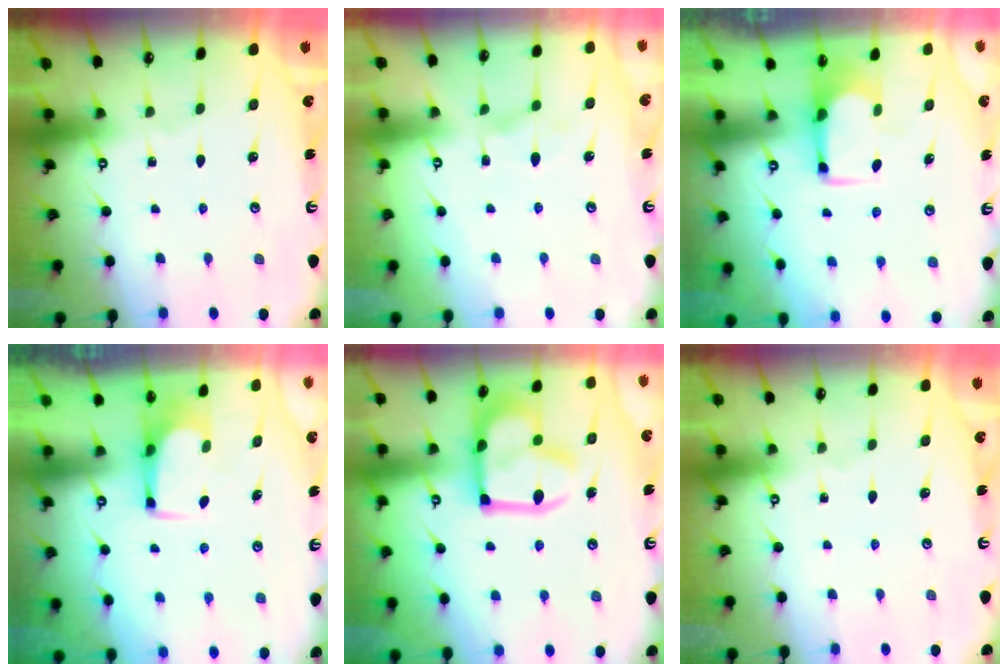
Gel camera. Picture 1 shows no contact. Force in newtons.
{"total": 2.3, "press": 2.1, "slide": 0.9}
{"total": 1.6, "press": 1.5, "slide": 0.6}
{"total": 3.4, "press": 3.4, "slide": 0.2}
{"total": 16.4, "press": 16.4, "slide": 1.2}
{"total": 0.0}